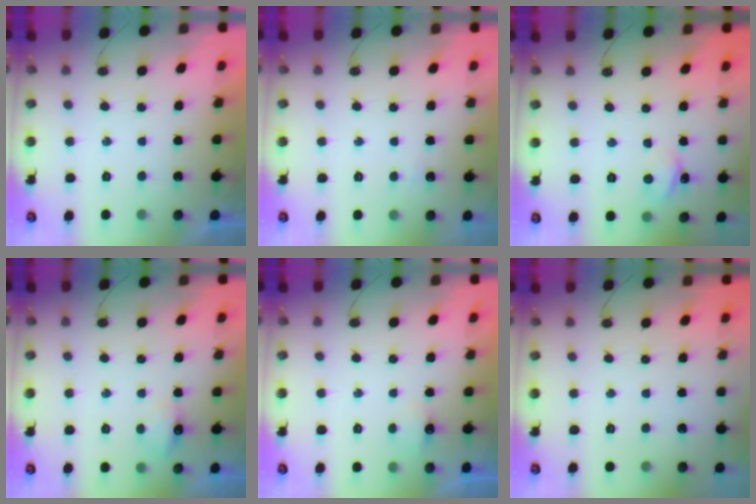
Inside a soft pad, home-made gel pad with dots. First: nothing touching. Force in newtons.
{"total": 12.8, "press": 2.8, "slide": 12.5}
{"total": 2.5, "press": 2.5, "slide": 0.4}
{"total": 5.4, "press": 5.3, "slide": 1.0}
{"total": 2.7, "press": 2.6, "slide": 0.4}
{"total": 0.0}